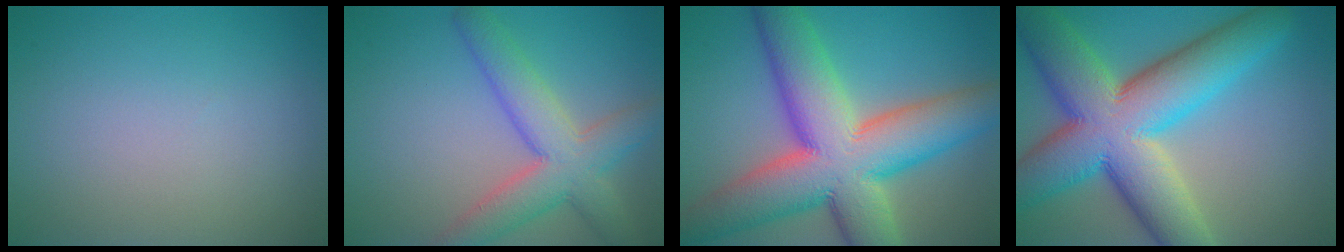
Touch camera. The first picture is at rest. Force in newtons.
{"total": 6.6, "press": 6.5, "slide": 0.3}
{"total": 14.5, "press": 14.5, "slide": 0.7}
{"total": 14.5, "press": 14.5, "slide": 0.6}